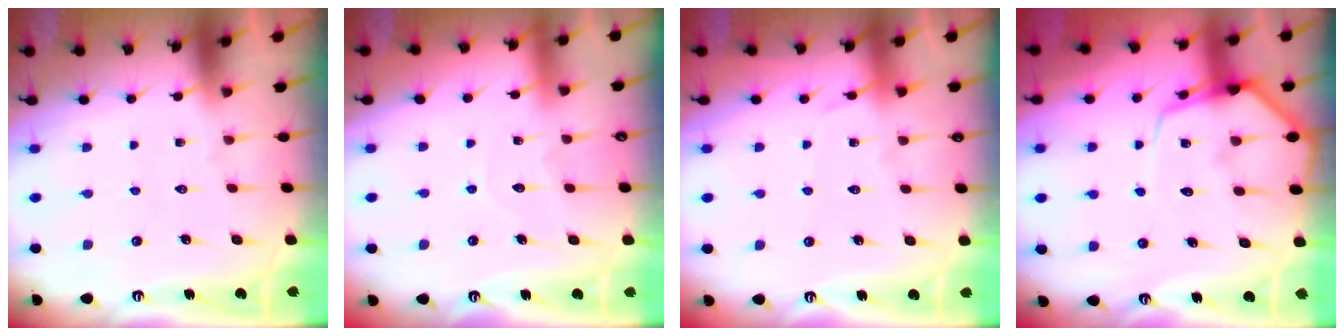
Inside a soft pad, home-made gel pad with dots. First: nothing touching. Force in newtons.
{"total": 5.4, "press": 5.4, "slide": 0.3}
{"total": 4.0, "press": 4.0, "slide": 0.4}
{"total": 9.0, "press": 8.9, "slide": 1.0}